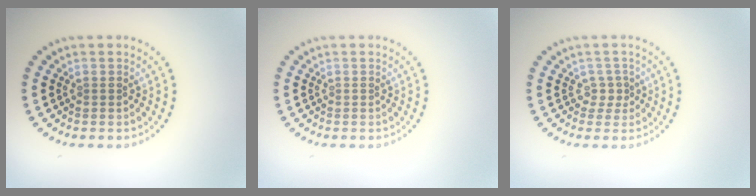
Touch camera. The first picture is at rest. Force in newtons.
{"total": 0.0}
{"total": 1.3, "press": 1.0, "slide": 0.9}